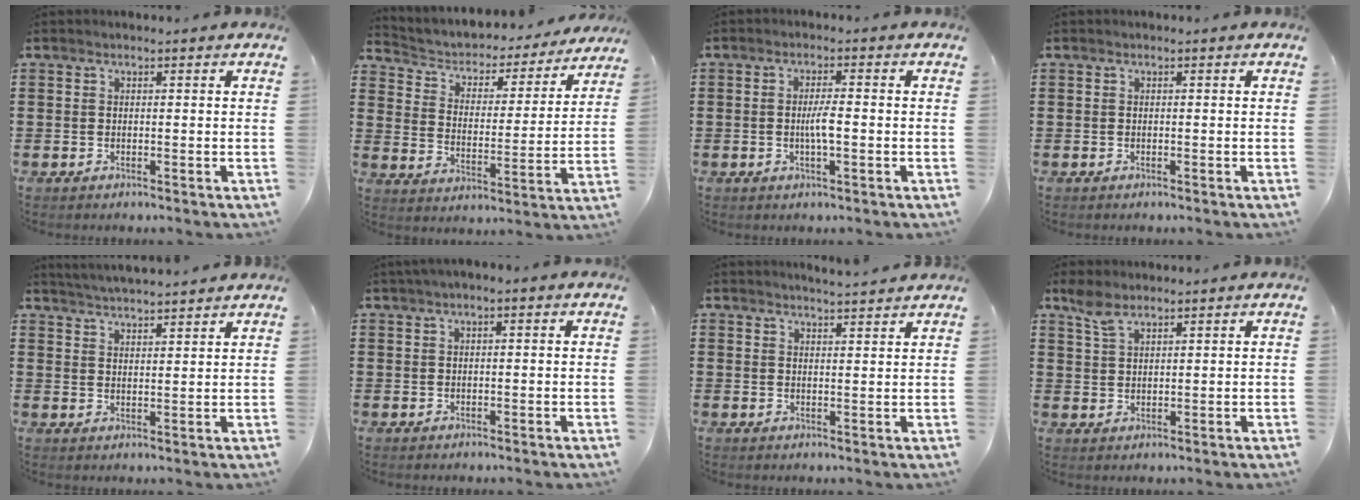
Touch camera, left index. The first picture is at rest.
{"total": 3.0, "force": [2.5, 1.6, 0.5], "torque": [-0.029, -0.021, 0.032]}
{"total": 3.2, "force": [-0.5, 0.5, 3.1], "torque": [-0.065, -0.002, -0.012]}
{"total": 0.0}
{"total": 3.4, "force": [3.3, -0.7, 0.1], "torque": [-0.013, -0.015, 0.060]}
{"total": 1.1, "force": [0.2, 0.1, 1.1], "torque": [-0.020, -0.001, 0.004]}
{"total": 2.6, "force": [2.5, -0.5, 0.2], "torque": [-0.010, -0.011, 0.047]}
{"total": 3.4, "force": [2.6, 1.2, 1.8], "torque": [-0.042, 0.001, 0.049]}